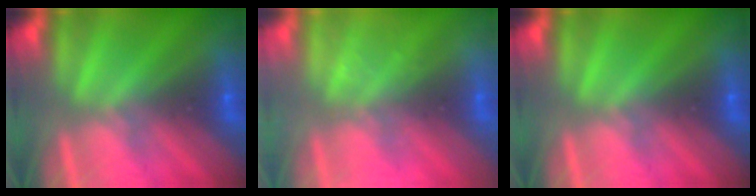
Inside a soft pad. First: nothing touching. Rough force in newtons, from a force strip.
{"total": 2.3}
{"total": 0.0}